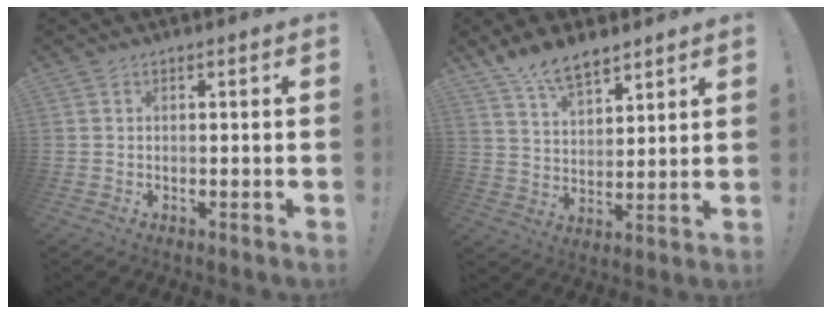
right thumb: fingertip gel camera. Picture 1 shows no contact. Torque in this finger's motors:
{"motor_torque": [0.04, 0.23, 0.69, 0.49, 0.22]}